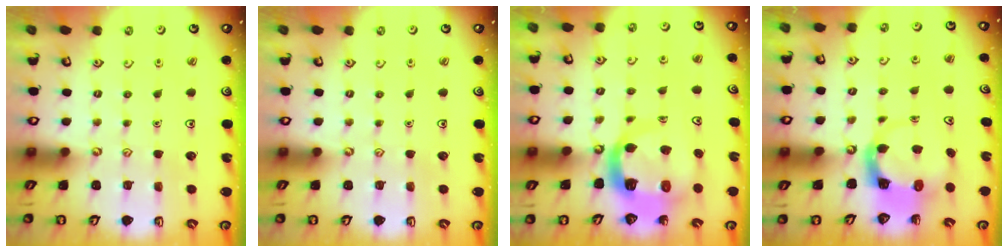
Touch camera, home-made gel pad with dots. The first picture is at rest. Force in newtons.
{"total": 0.0}
{"total": 10.0, "press": 9.9, "slide": 1.3}
{"total": 3.9, "press": 3.9, "slide": 0.6}